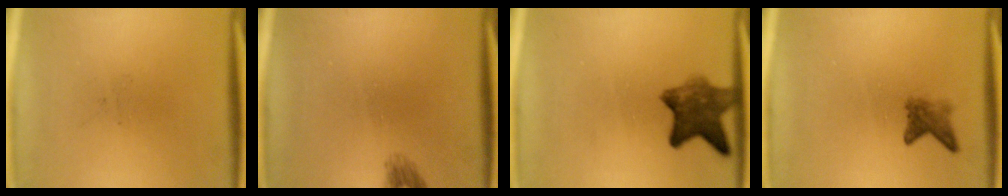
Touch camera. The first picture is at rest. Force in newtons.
{"total": 1.3}
{"total": 7.0}
{"total": 2.3}